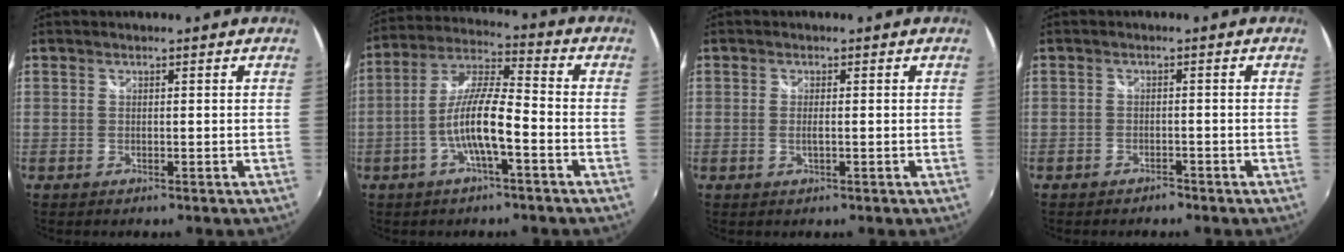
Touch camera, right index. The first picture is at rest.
{"total": 10.3, "force": [-3.8, 1.8, 9.4], "torque": [-0.196, 0.005, -0.071]}
{"total": 1.4, "force": [-0.3, 0.2, 1.3], "torque": [-0.027, -0.002, -0.005]}
{"total": 2.2, "force": [-1.9, 1.0, 0.5], "torque": [-0.014, -0.006, -0.030]}